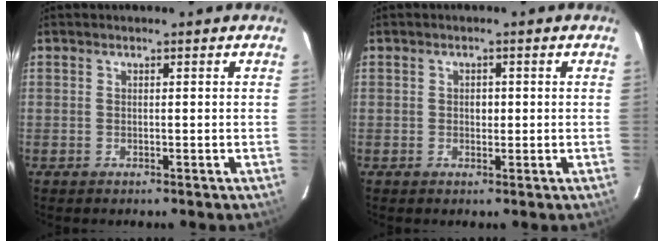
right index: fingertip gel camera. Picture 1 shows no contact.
{"total": 1.4, "force": [0.0, 1.2, 0.7], "torque": [-0.012, 0.005, -0.001]}